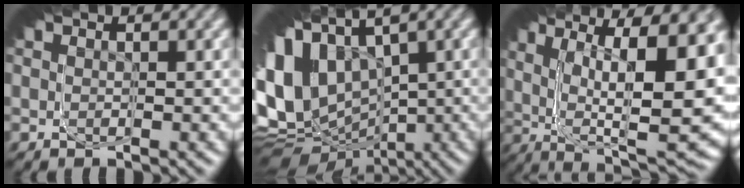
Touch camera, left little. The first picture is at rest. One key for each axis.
{"total": 16.6, "fx": -3.1, "fy": 11.5, "fz": 11.7, "tx": -0.220, "ty": -0.020, "tz": -0.053}
{"total": 19.6, "fx": 2.1, "fy": 11.9, "fz": 15.4, "tx": -0.241, "ty": 0.015, "tz": 0.013}